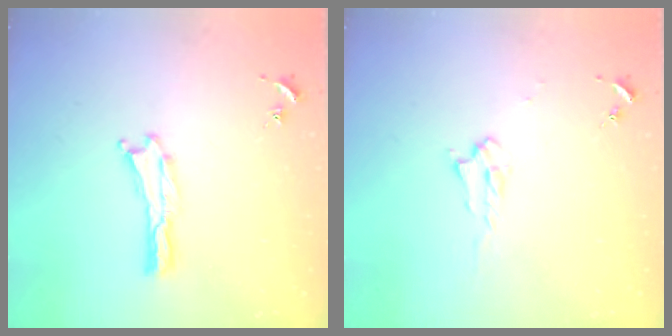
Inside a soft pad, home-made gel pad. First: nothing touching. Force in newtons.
{"total": 2.2, "press": 2.2, "slide": 0.4}